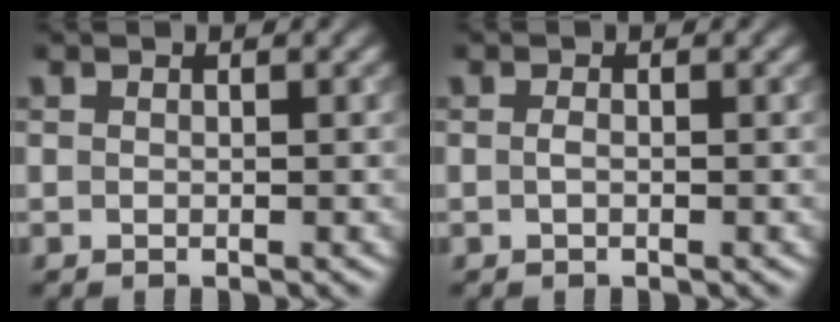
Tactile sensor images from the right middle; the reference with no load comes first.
{"total": 0.6, "force": [-0.1, 0.2, 0.5], "torque": [-0.014, 0.000, -0.003]}